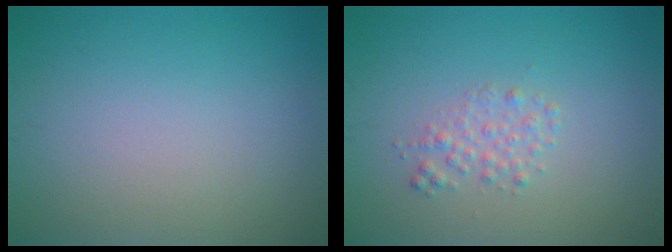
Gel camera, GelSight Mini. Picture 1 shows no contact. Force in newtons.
{"total": 1.5, "press": 1.5, "slide": 0.0}